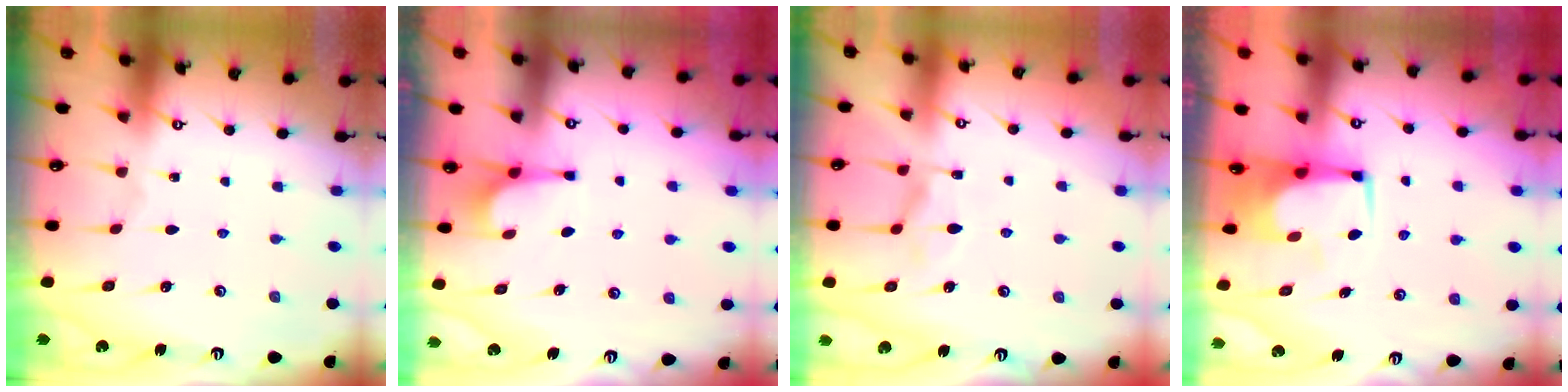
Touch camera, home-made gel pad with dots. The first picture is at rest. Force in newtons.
{"total": 2.2, "press": 2.2, "slide": 0.5}
{"total": 3.7, "press": 3.5, "slide": 1.2}
{"total": 1.5, "press": 1.5, "slide": 0.2}